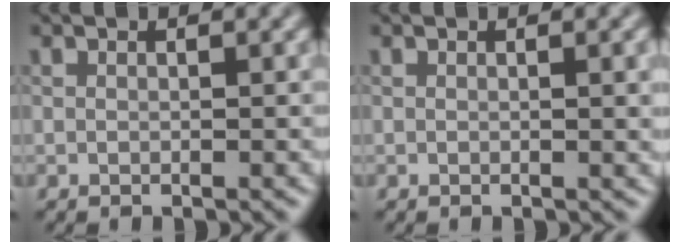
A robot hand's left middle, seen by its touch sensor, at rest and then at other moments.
{"total": 2.0, "force": [0.3, 0.7, 1.8], "torque": [-0.014, 0.008, 0.005]}